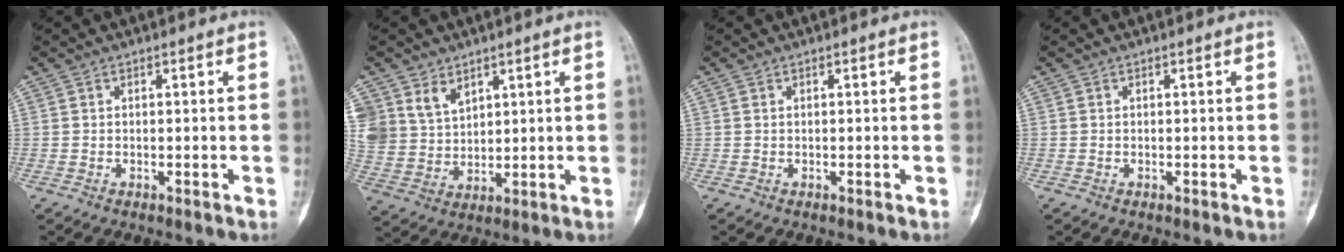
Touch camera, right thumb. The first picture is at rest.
{"total": 9.5, "force": [5.6, 7.0, 3.4], "torque": [-0.049, -0.021, 0.124]}
{"total": 0.0}
{"total": 0.0}